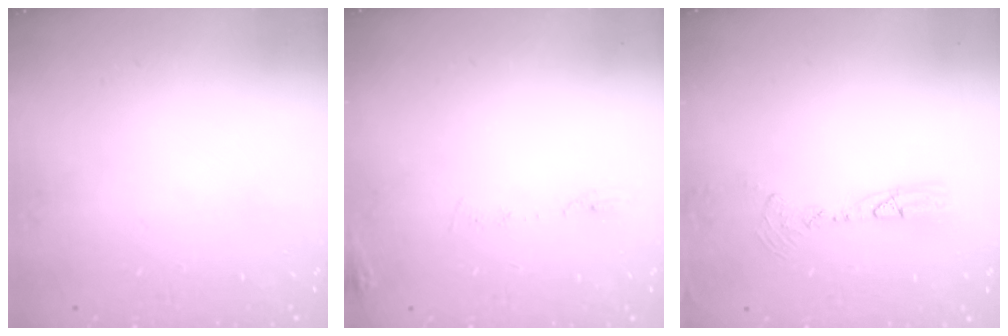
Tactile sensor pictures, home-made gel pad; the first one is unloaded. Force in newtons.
{"total": 6.4, "press": 6.2, "slide": 1.6}
{"total": 9.2, "press": 9.0, "slide": 2.2}